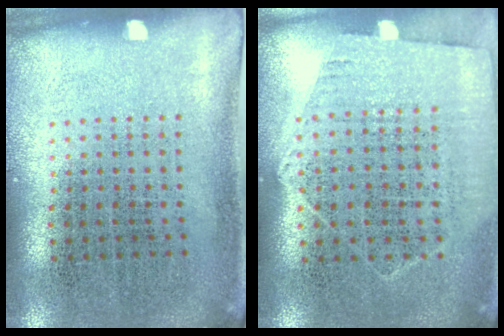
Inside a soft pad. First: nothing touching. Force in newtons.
{"total": 1.3, "press": 1.1, "slide": 0.6}